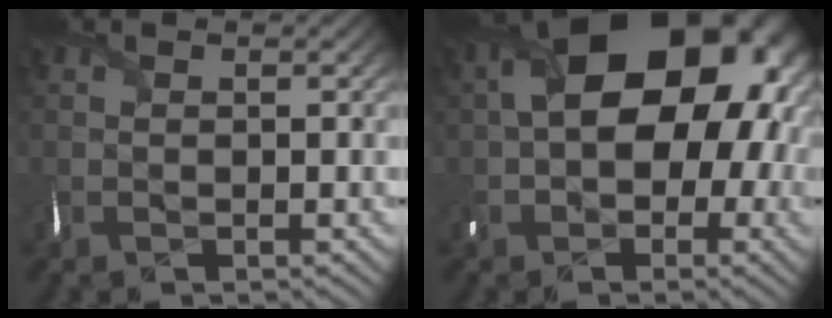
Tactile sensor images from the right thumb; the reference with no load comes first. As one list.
[{"total": 17.2, "force": [1.8, 11.9, 12.3], "torque": [-0.160, 0.007, 0.020]}]